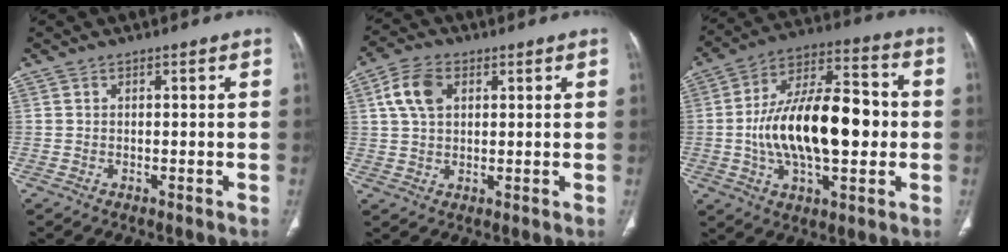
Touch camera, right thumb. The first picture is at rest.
{"total": 7.0, "force": [2.4, 4.5, 4.8], "torque": [-0.089, 0.006, 0.044]}
{"total": 21.9, "force": [-1.1, 10.5, 19.1], "torque": [-0.314, 0.031, -0.017]}